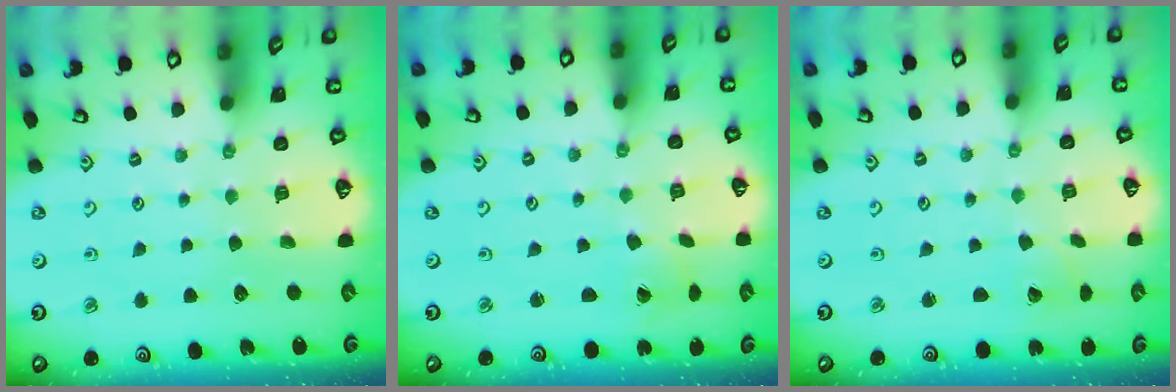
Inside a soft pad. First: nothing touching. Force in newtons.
{"total": 1.2, "press": 1.2, "slide": 0.1}
{"total": 2.4, "press": 2.4, "slide": 0.1}